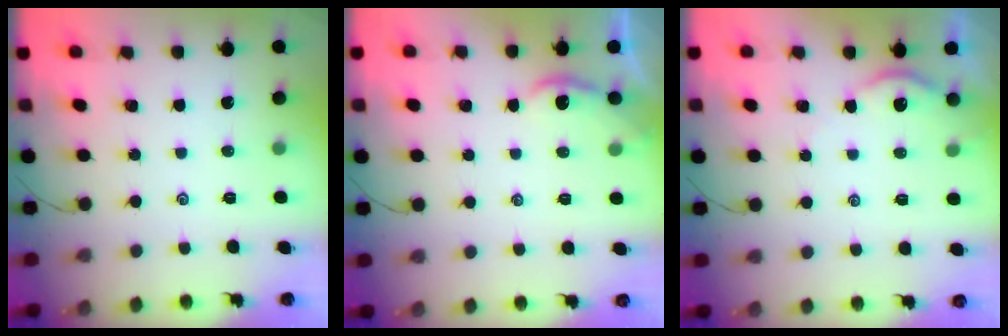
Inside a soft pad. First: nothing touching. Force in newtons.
{"total": 2.3, "press": 2.3, "slide": 0.2}
{"total": 2.9, "press": 2.9, "slide": 0.3}